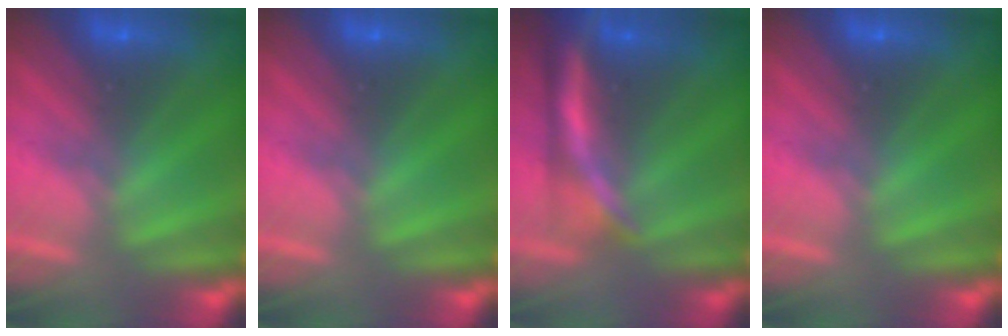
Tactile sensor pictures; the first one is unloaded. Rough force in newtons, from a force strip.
{"total": 0.0}
{"total": 7.2}
{"total": 0.0}